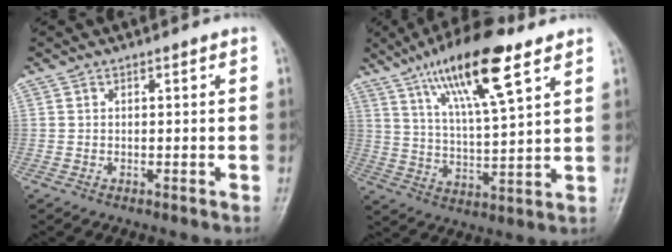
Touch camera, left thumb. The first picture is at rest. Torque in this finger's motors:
{"motor_torque": [0.78, 0.37, 1.74, -1.04, 0.41]}